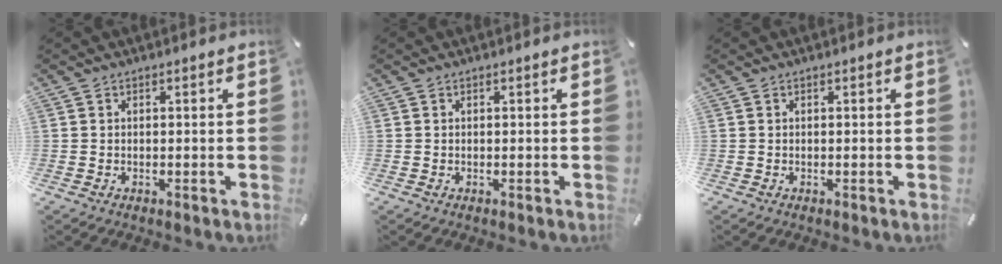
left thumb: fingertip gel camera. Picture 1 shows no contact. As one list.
[{"total": 0.0}, {"total": 0.0}]